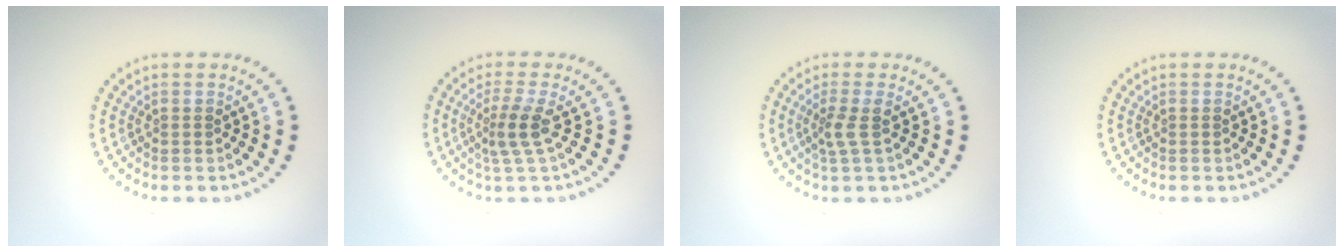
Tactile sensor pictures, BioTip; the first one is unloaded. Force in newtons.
{"total": 2.5, "press": 1.7, "slide": 1.8}
{"total": 1.9, "press": 1.4, "slide": 1.2}
{"total": 0.0}